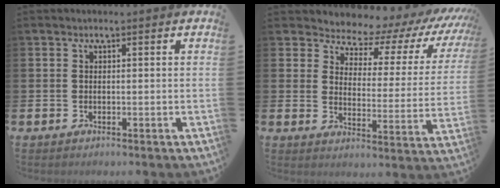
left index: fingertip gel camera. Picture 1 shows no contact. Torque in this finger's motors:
{"motor_torque": [1.49, -0.65, 0.32, 0.00]}